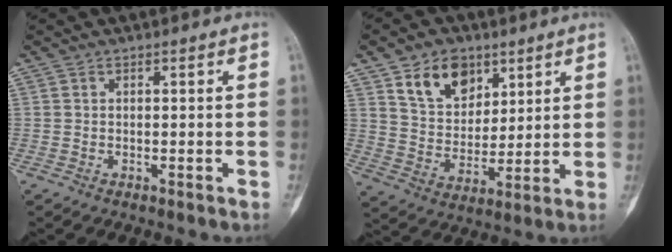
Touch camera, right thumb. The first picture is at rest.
{"total": 11.7, "force": [6.6, 8.0, 5.5], "torque": [-0.061, -0.035, 0.122]}